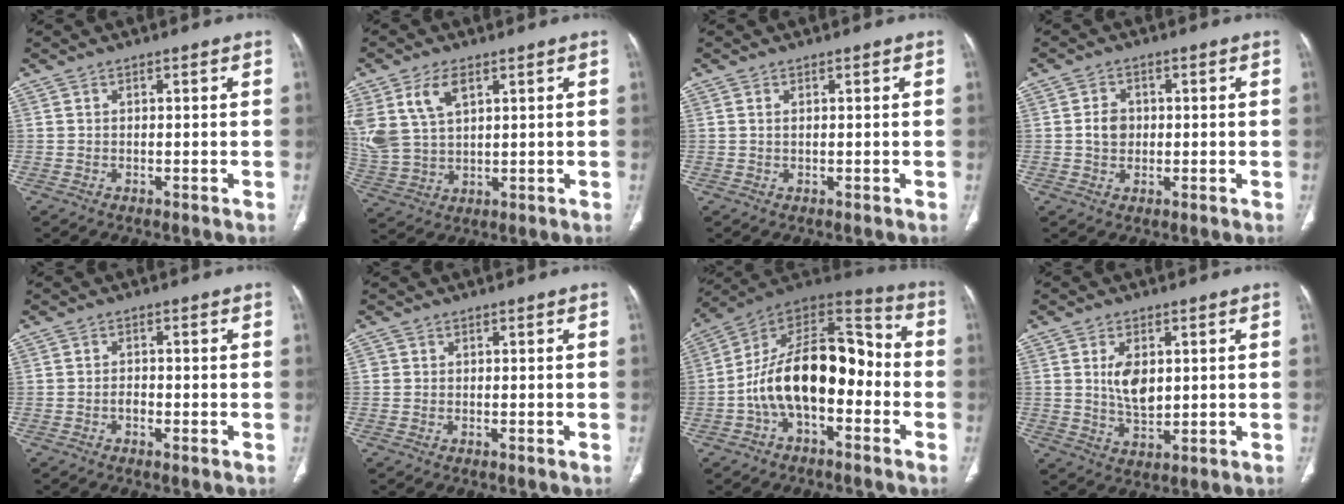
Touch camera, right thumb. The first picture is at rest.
{"total": 11.3, "force": [4.9, 6.5, 7.8], "torque": [-0.174, -0.009, 0.111]}
{"total": 0.5, "force": [0.2, 0.2, 0.5], "torque": [-0.014, 0.004, 0.005]}
{"total": 3.8, "force": [0.1, 3.1, 2.1], "torque": [-0.026, 0.005, 0.000]}
{"total": 1.7, "force": [-0.6, 0.9, 1.2], "torque": [-0.020, 0.005, -0.012]}
{"total": 0.8, "force": [0.1, 0.8, 0.1], "torque": [0.003, 0.003, 0.002]}
{"total": 19.9, "force": [-3.8, 11.0, 16.2], "torque": [-0.245, 0.069, -0.070]}
{"total": 6.8, "force": [1.4, 4.0, 5.4], "torque": [-0.083, -0.011, 0.033]}